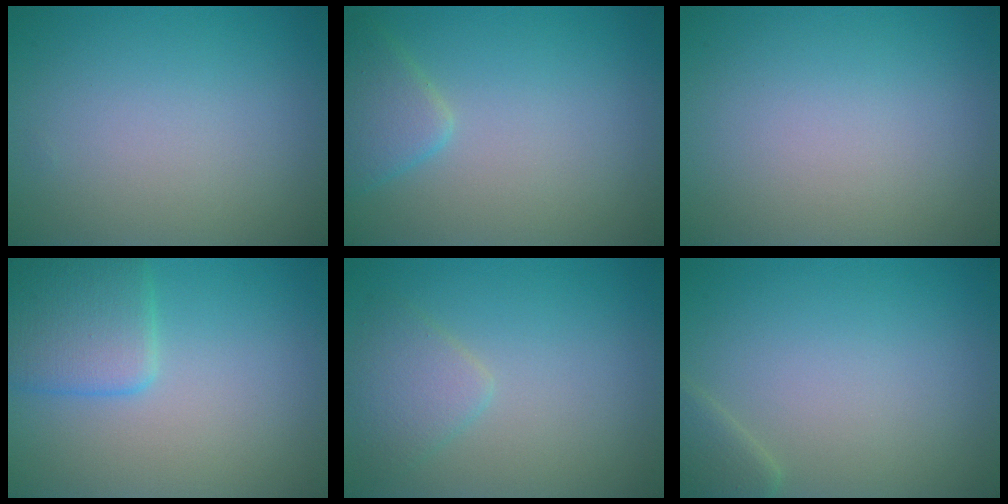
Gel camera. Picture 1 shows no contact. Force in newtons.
{"total": 2.5, "press": 2.5, "slide": 0.2}
{"total": 0.0}
{"total": 3.9, "press": 3.9, "slide": 0.2}
{"total": 2.3, "press": 2.2, "slide": 0.2}
{"total": 1.7, "press": 1.7, "slide": 0.1}